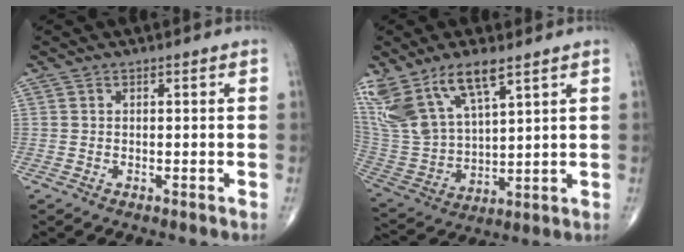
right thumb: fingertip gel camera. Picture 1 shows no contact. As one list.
[{"total": 16.6, "force": [10.2, 6.6, 11.3], "torque": [-0.229, -0.035, 0.217]}]